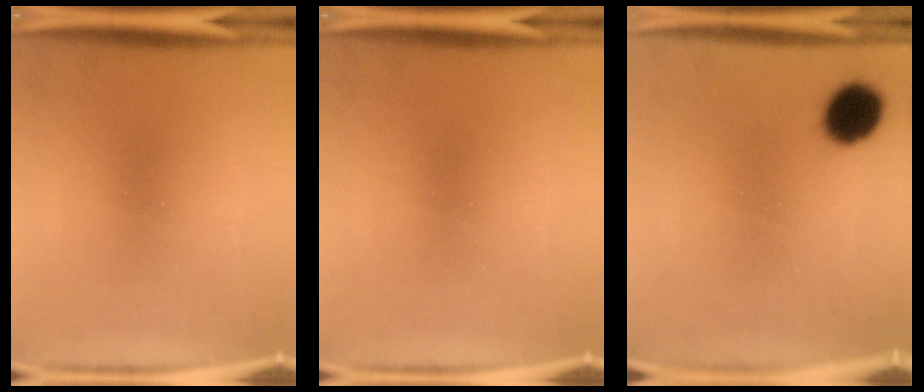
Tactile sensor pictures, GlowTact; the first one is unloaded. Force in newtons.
{"total": 0.0}
{"total": 9.2}